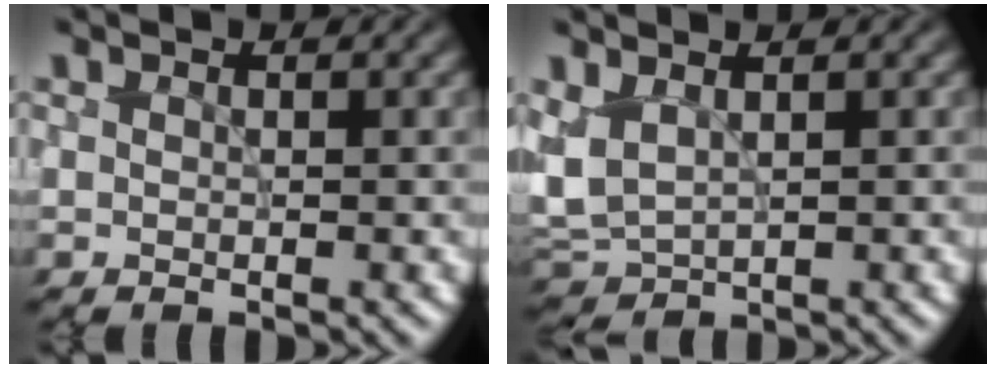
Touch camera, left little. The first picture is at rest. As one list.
[{"total": 3.3, "force": [0.7, 1.9, 2.5], "torque": [-0.068, -0.002, 0.018]}]